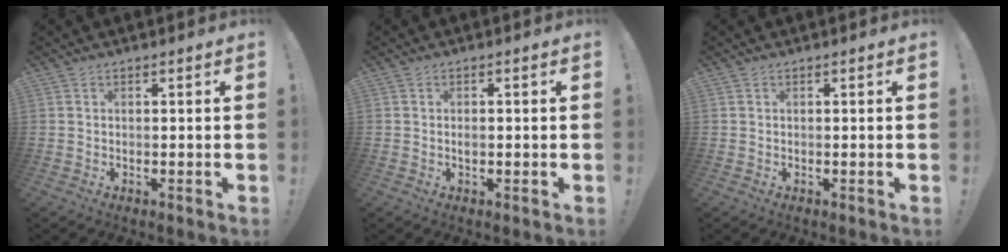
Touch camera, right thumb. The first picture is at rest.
{"total": 1.0, "force": [-0.4, 0.6, 0.7], "torque": [-0.020, 0.005, -0.006]}
{"total": 0.0}